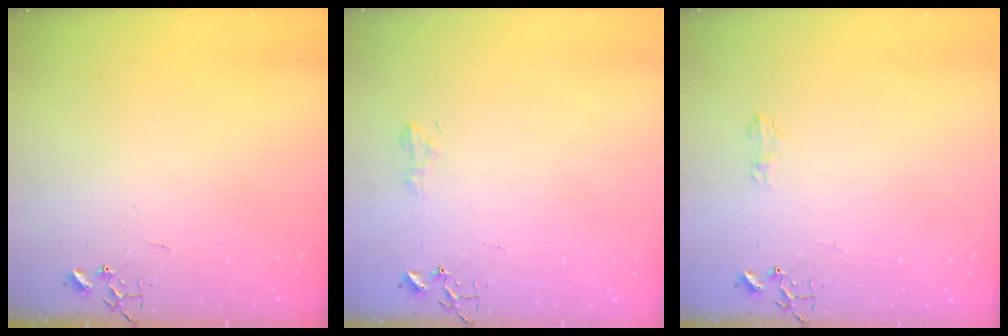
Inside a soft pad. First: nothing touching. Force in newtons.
{"total": 5.6, "press": 5.6, "slide": 0.6}
{"total": 5.0, "press": 5.0, "slide": 0.6}